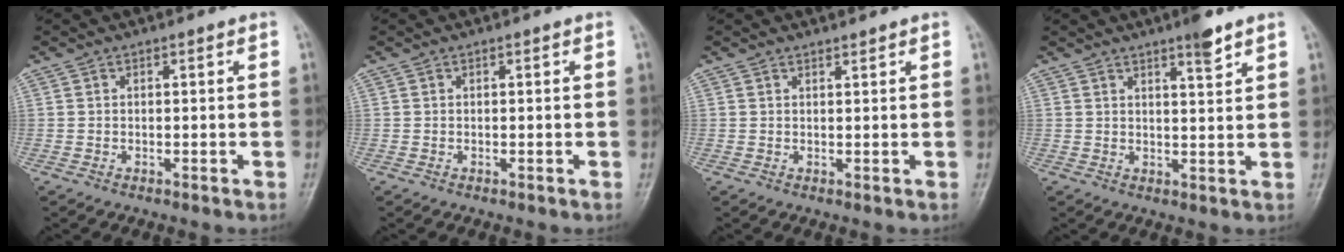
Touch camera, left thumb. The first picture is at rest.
{"total": 0.0}
{"total": 0.8, "force": [0.8, 0.1, 0.1], "torque": [-0.002, -0.008, 0.013]}
{"total": 4.2, "force": [3.0, 0.6, 2.9], "torque": [-0.039, -0.021, 0.046]}